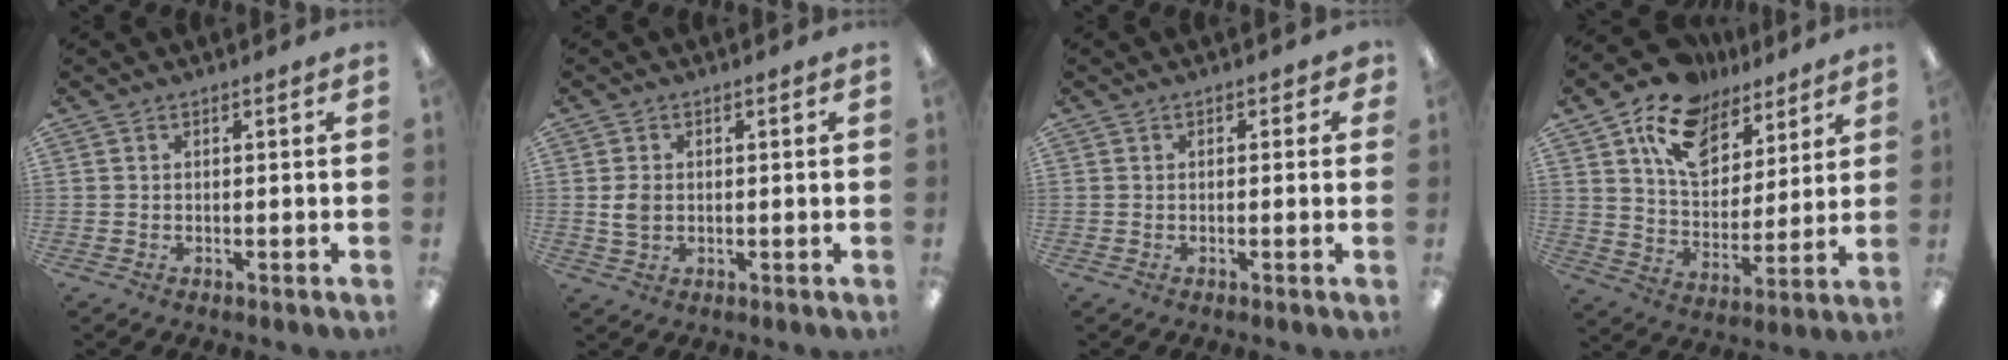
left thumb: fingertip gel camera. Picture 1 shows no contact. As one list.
[{"total": 3.5, "force": [0.1, 2.7, 2.3], "torque": [-0.037, 0.003, 0.001]}, {"total": 1.3, "force": [0.1, 1.1, 0.6], "torque": [-0.005, 0.002, -0.001]}, {"total": 16.3, "force": [10.3, 10.2, 7.5], "torque": [-0.129, -0.049, 0.191]}]